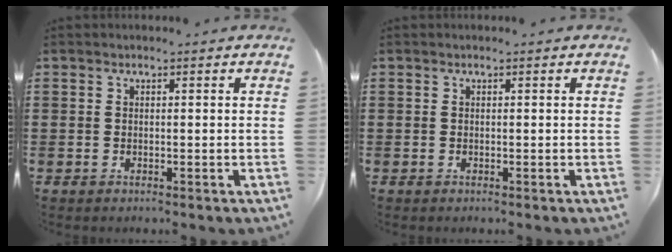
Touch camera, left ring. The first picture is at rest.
{"total": 0.0}